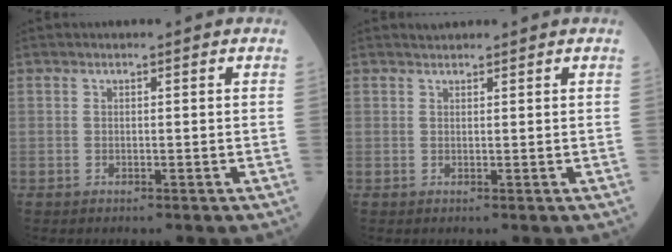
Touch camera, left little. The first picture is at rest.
{"total": 1.0, "force": [1.0, 0.2, 0.0], "torque": [-0.010, 0.008, 0.019]}